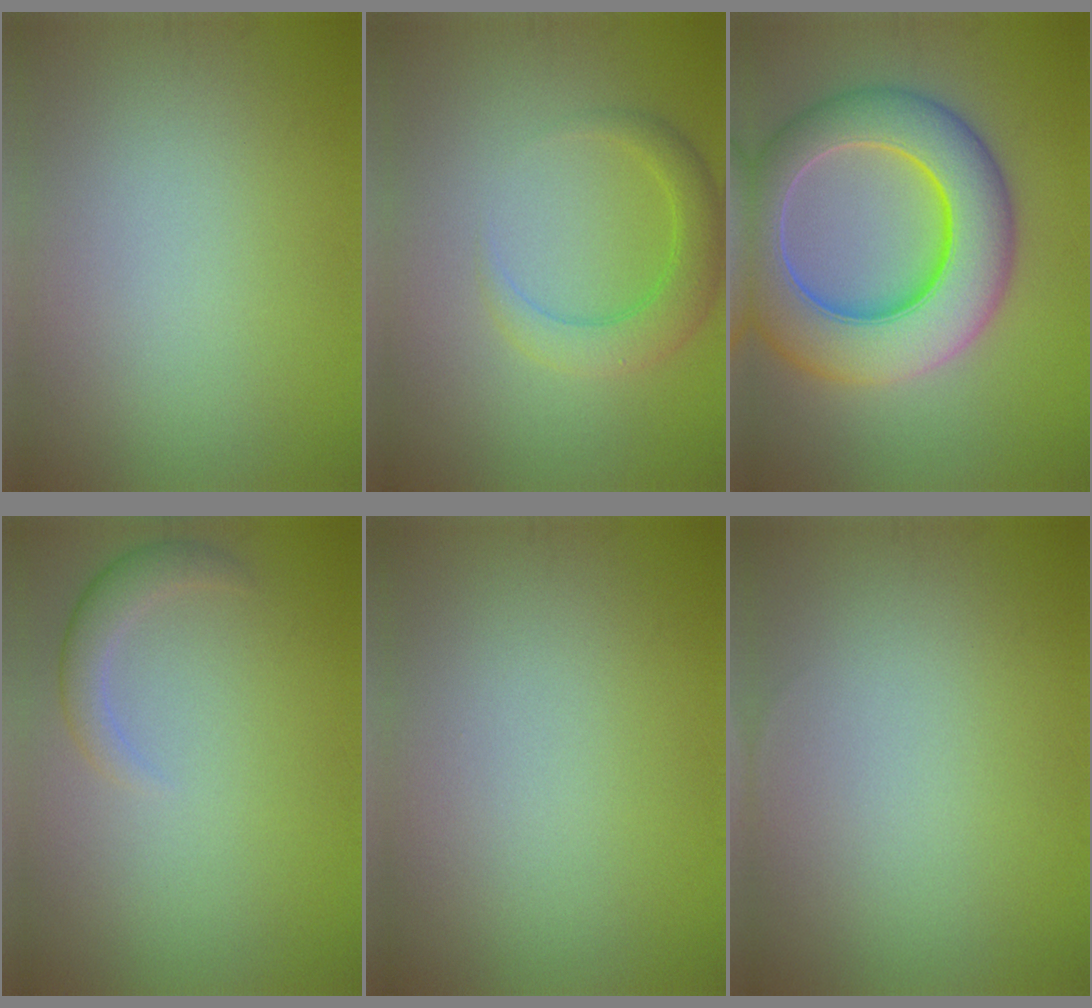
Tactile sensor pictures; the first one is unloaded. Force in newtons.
{"total": 3.4, "press": 3.3, "slide": 0.2}
{"total": 11.3, "press": 11.3, "slide": 0.4}
{"total": 2.3, "press": 2.3, "slide": 0.3}
{"total": 0.0}
{"total": 0.0}